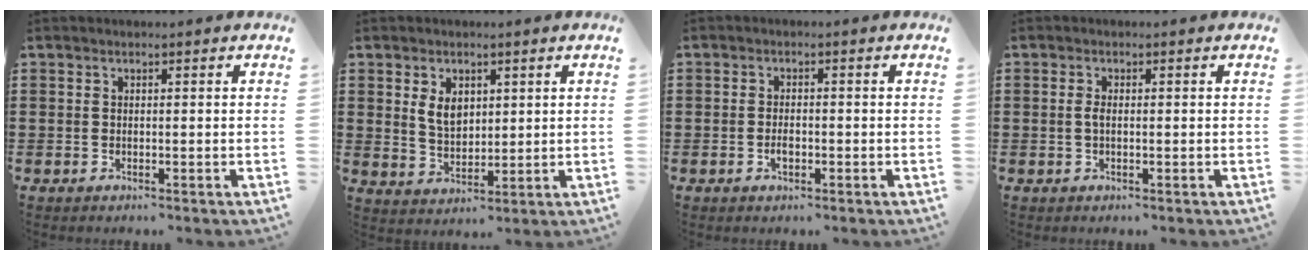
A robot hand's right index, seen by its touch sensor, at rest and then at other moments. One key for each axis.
{"total": 4.5, "fx": 1.6, "fy": 2.9, "fz": 3.1, "tx": -0.061, "ty": 0.005, "tz": 0.027}
{"total": 1.8, "fx": -0.8, "fy": 0.8, "fz": 1.5, "tx": -0.028, "ty": 0.001, "tz": -0.014}
{"total": 1.4, "fx": -0.3, "fy": 0.4, "fz": 1.3, "tx": -0.033, "ty": -0.004, "tz": -0.009}